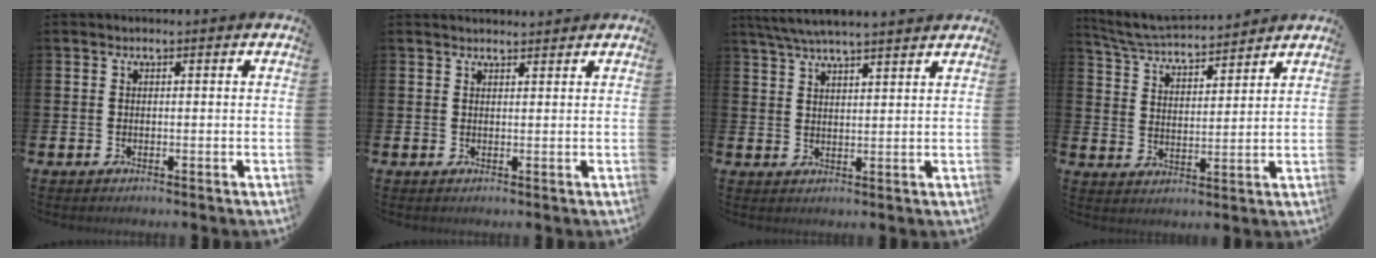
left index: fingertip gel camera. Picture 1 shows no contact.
{"total": 1.5, "force": [1.5, 0.2, 0.1], "torque": [0.013, -0.010, 0.024]}
{"total": 5.2, "force": [4.9, 0.1, 1.7], "torque": [-0.051, -0.014, 0.091]}
{"total": 5.5, "force": [5.4, 0.4, 1.0], "torque": [-0.039, -0.038, 0.093]}